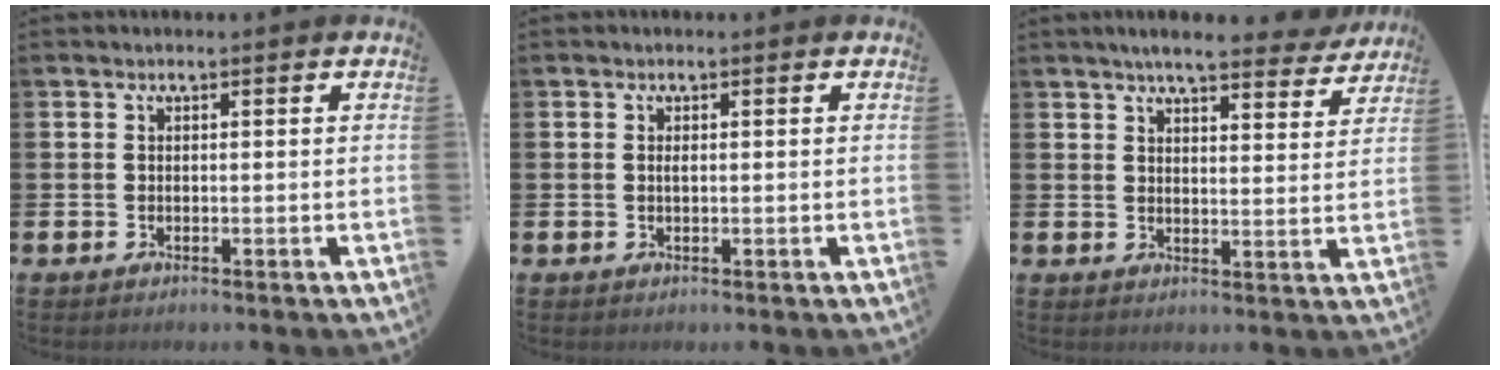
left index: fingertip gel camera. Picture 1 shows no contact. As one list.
[{"total": 0.7, "force": [0.2, 0.2, 0.6], "torque": [-0.013, 0.001, 0.004]}, {"total": 6.0, "force": [5.5, 0.8, 2.3], "torque": [-0.052, -0.023, 0.093]}]